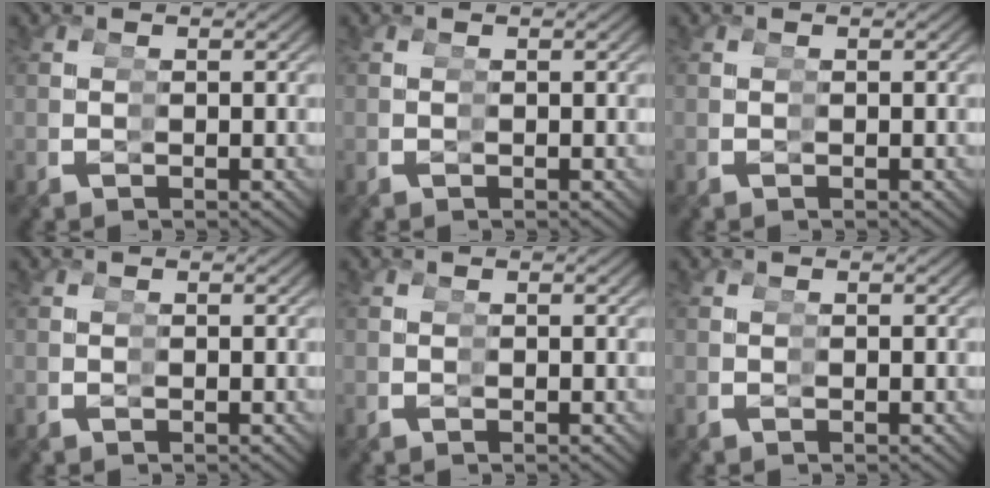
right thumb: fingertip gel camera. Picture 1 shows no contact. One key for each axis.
{"total": 0.0}
{"total": 0.0}
{"total": 0.0}
{"total": 0.0}
{"total": 0.0}